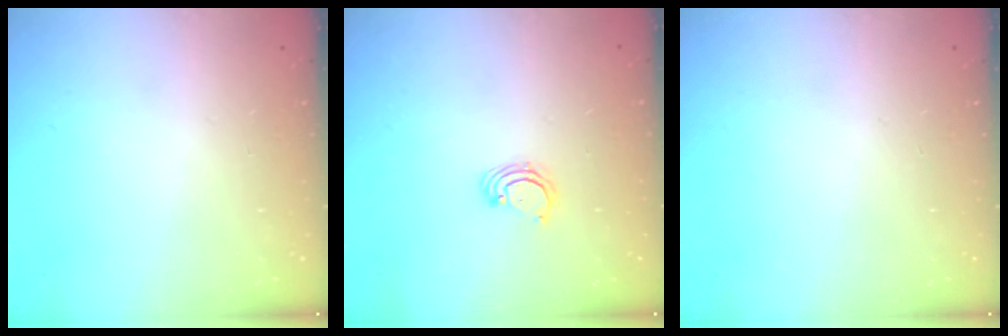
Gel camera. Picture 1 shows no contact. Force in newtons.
{"total": 2.4, "press": 2.4, "slide": 0.2}
{"total": 0.0}